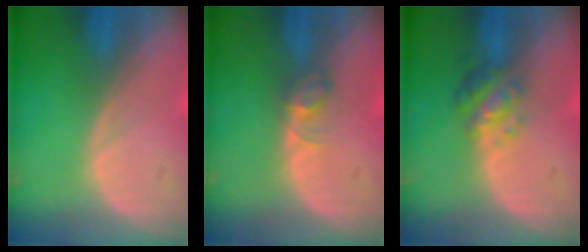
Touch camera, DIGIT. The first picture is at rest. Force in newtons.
{"total": 2.5, "press": 2.5, "slide": 0.4}
{"total": 4.9, "press": 4.5, "slide": 1.9}